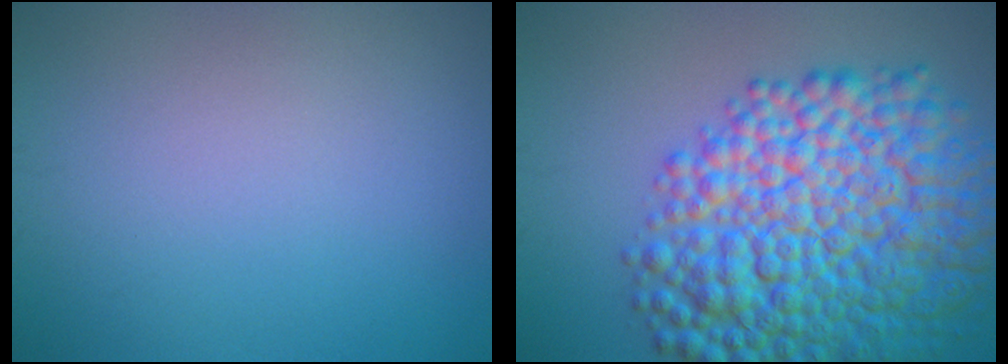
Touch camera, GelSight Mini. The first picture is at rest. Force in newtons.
{"total": 13.4, "press": 13.4, "slide": 0.0}